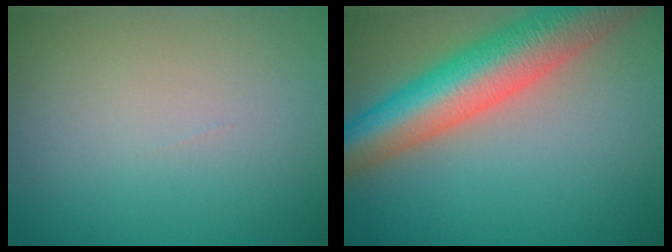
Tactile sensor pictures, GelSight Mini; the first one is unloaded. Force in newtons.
{"total": 10.2, "press": 10.2, "slide": 0.5}